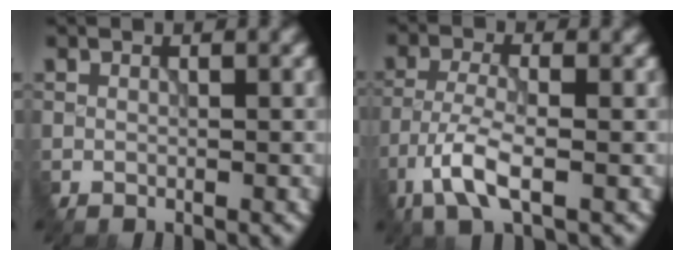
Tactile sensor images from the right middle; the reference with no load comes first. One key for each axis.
{"total": 4.8, "fx": -2.5, "fy": 1.4, "fz": 3.9, "tx": -0.088, "ty": -0.003, "tz": -0.056}